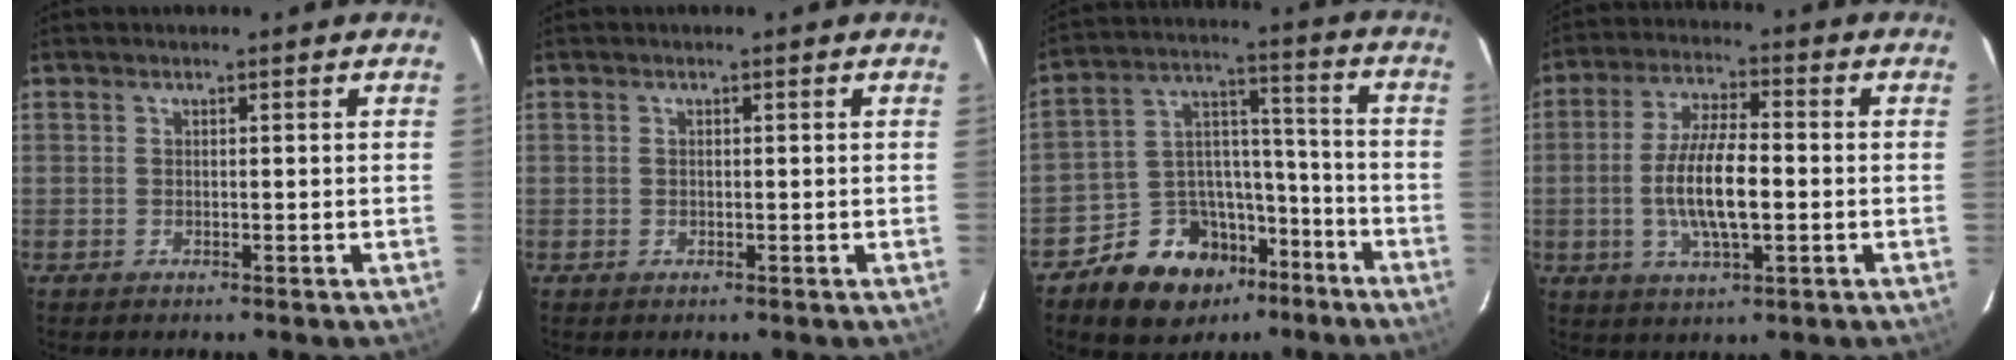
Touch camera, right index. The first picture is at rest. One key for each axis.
{"total": 0.6, "fx": 0.1, "fy": 0.4, "fz": 0.4, "tx": -0.007, "ty": 0.001, "tz": 0.003}
{"total": 14.7, "fx": -9.7, "fy": 10.0, "fz": 4.8, "tx": -0.098, "ty": 0.059, "tz": -0.142}
{"total": 11.0, "fx": -1.6, "fy": 3.4, "fz": 10.4, "tx": -0.205, "ty": 0.000, "tz": -0.028}